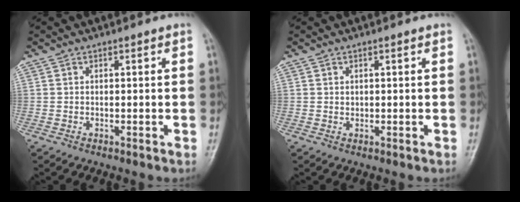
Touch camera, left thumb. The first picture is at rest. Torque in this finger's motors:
{"motor_torque": [-0.03, 0.02, 0.10, -0.01, 0.00]}